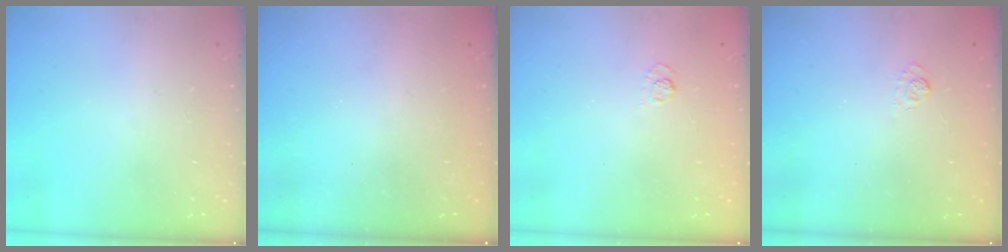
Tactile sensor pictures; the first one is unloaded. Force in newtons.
{"total": 2.2, "press": 2.1, "slide": 0.8}
{"total": 2.4, "press": 2.0, "slide": 1.3}
{"total": 2.2, "press": 1.6, "slide": 1.4}